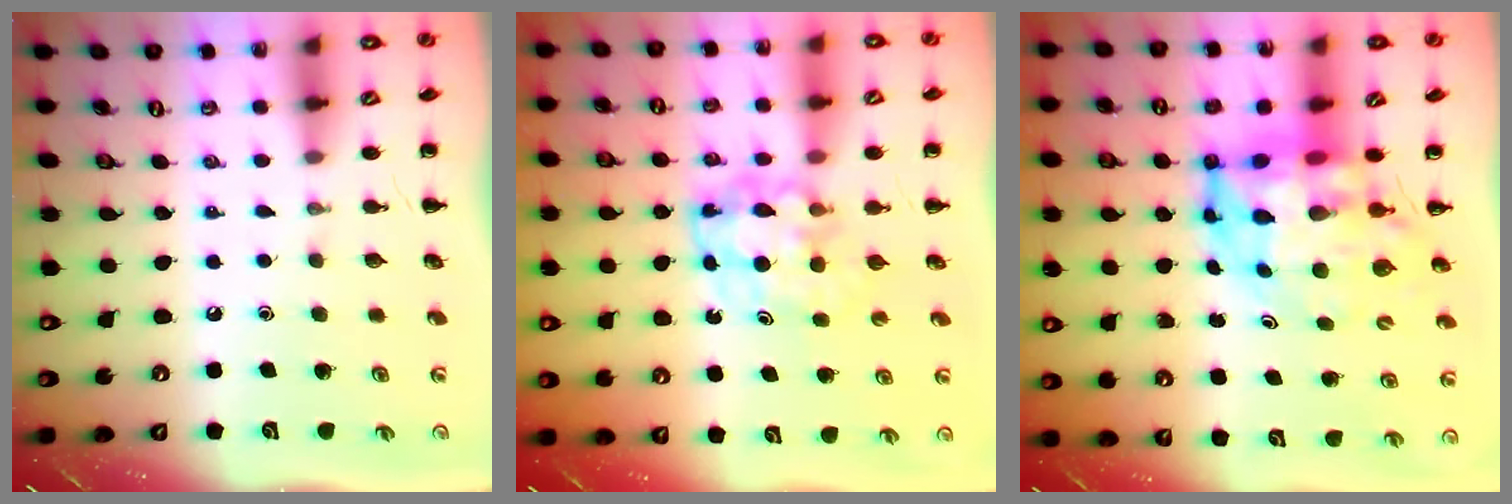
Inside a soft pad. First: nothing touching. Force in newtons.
{"total": 5.5, "press": 5.5, "slide": 0.4}
{"total": 9.6, "press": 9.2, "slide": 2.8}